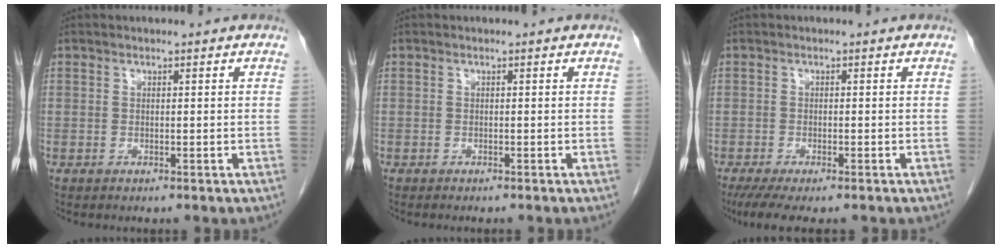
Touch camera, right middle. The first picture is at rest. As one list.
[{"total": 1.2, "force": [-1.0, -0.2, 0.5], "torque": [0.001, 0.003, -0.013]}, {"total": 6.5, "force": [-5.1, 1.3, 4.0], "torque": [-0.056, -0.015, -0.080]}]